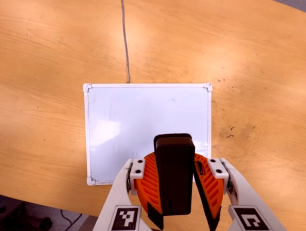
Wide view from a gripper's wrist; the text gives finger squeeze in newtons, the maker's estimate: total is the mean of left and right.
{"total": 8.0, "left": 8.5, "right": 7.5}